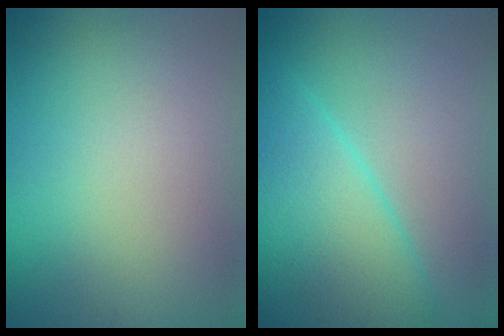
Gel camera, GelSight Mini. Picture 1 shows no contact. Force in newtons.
{"total": 6.8, "press": 6.8, "slide": 0.2}